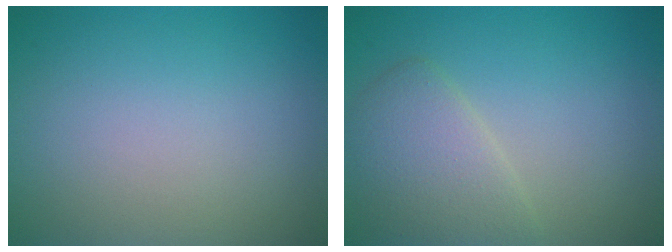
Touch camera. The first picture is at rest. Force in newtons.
{"total": 3.7, "press": 3.7, "slide": 0.3}